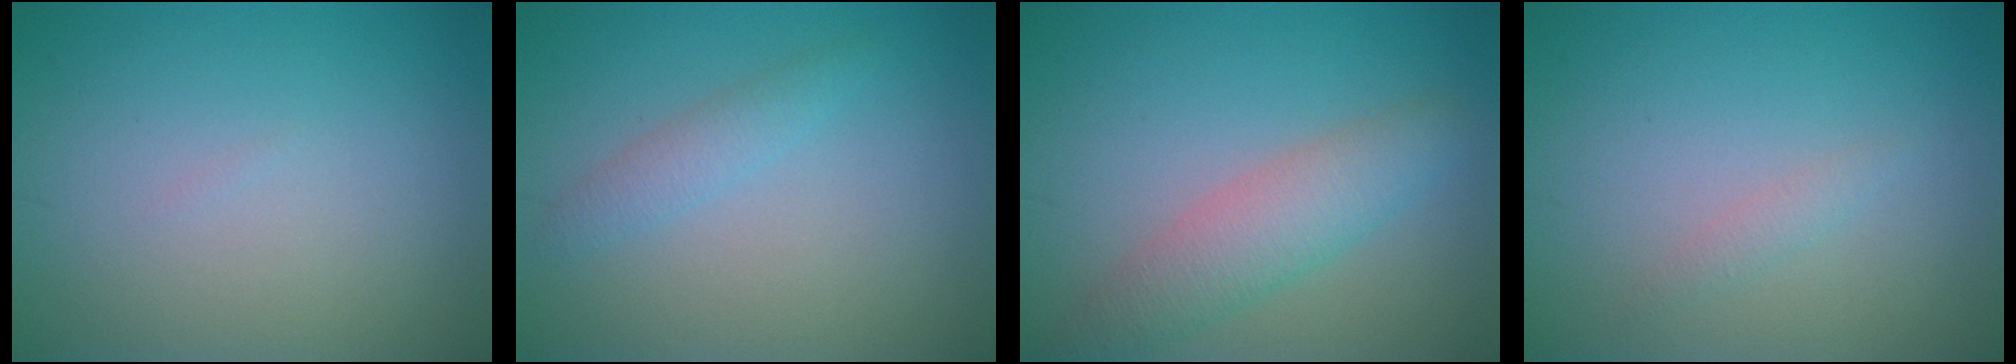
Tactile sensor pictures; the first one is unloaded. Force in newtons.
{"total": 1.7, "press": 1.7, "slide": 0.1}
{"total": 4.0, "press": 4.0, "slide": 0.1}
{"total": 0.9, "press": 0.9, "slide": 0.1}